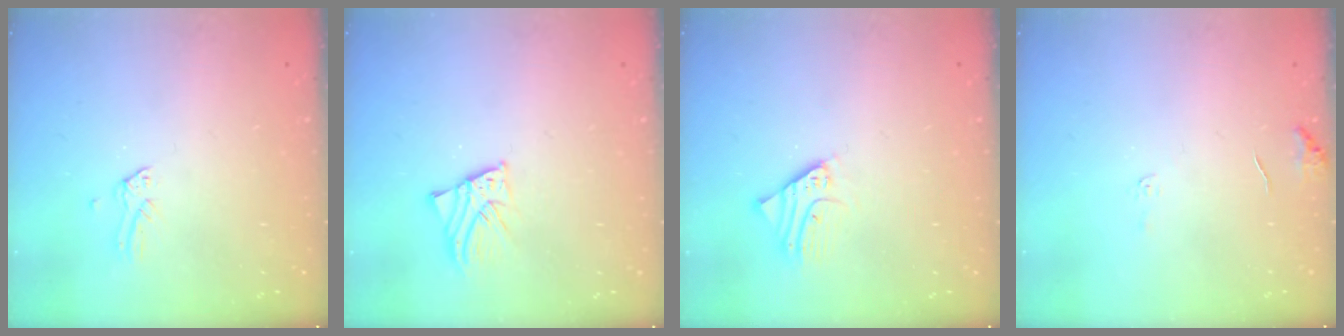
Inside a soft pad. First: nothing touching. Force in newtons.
{"total": 2.1, "press": 2.1, "slide": 0.1}
{"total": 2.5, "press": 2.5, "slide": 0.2}
{"total": 6.4, "press": 6.3, "slide": 0.8}